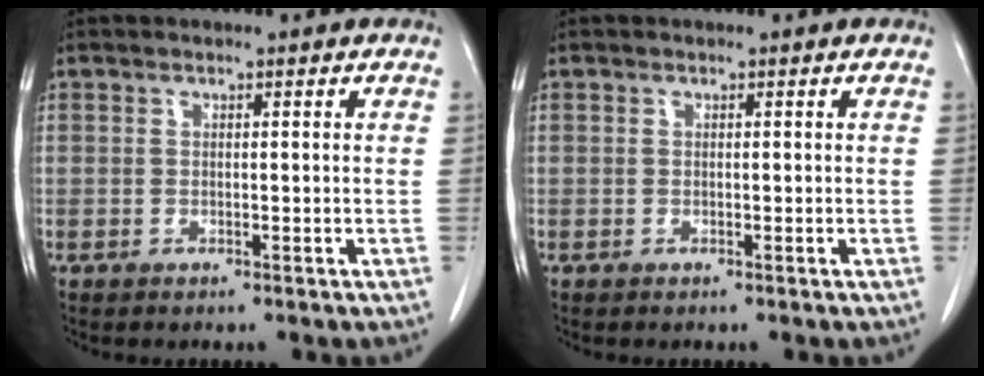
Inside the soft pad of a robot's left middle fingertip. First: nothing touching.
{"total": 0.0}